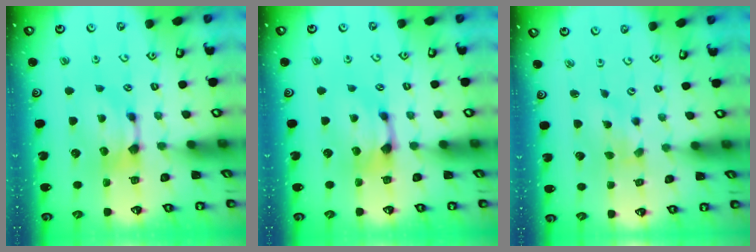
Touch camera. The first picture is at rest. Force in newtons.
{"total": 1.0, "press": 0.4, "slide": 1.0}
{"total": 3.4, "press": 3.2, "slide": 1.0}